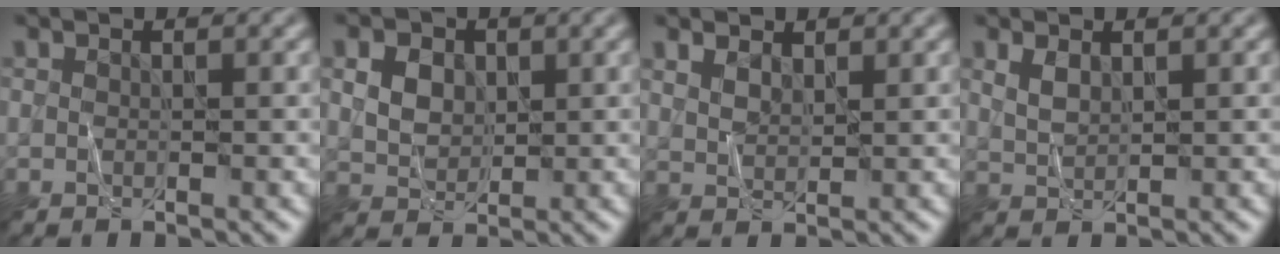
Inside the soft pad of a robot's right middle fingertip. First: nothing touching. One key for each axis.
{"total": 4.7, "fx": 1.8, "fy": 3.5, "fz": 2.5, "tx": -0.059, "ty": 0.012, "tz": 0.029}
{"total": 1.8, "fx": 1.3, "fy": 0.9, "fz": 0.9, "tx": -0.023, "ty": 0.000, "tz": 0.030}
{"total": 1.6, "fx": 0.9, "fy": 0.8, "fz": 1.0, "tx": -0.027, "ty": 0.001, "tz": 0.025}